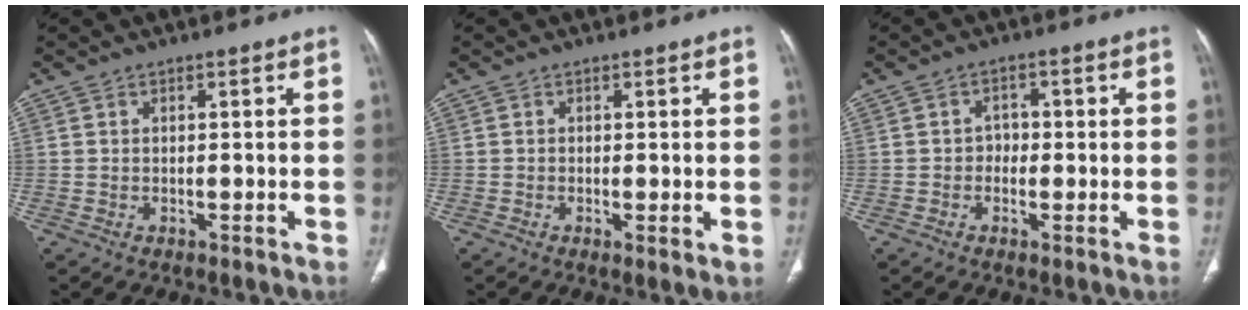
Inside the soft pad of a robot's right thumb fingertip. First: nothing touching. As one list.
[{"total": 1.8, "force": [-0.2, 0.4, 1.8], "torque": [-0.038, -0.010, -0.007]}, {"total": 2.7, "force": [-0.3, 2.3, 1.4], "torque": [0.000, 0.010, -0.013]}]